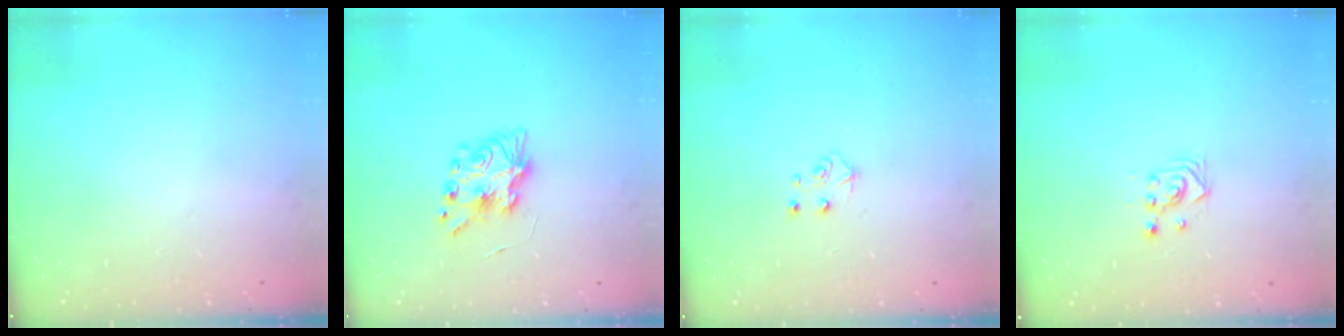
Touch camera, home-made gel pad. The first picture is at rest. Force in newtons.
{"total": 8.8, "press": 8.8, "slide": 0.3}
{"total": 4.5, "press": 4.4, "slide": 0.4}
{"total": 3.3, "press": 3.3, "slide": 0.2}